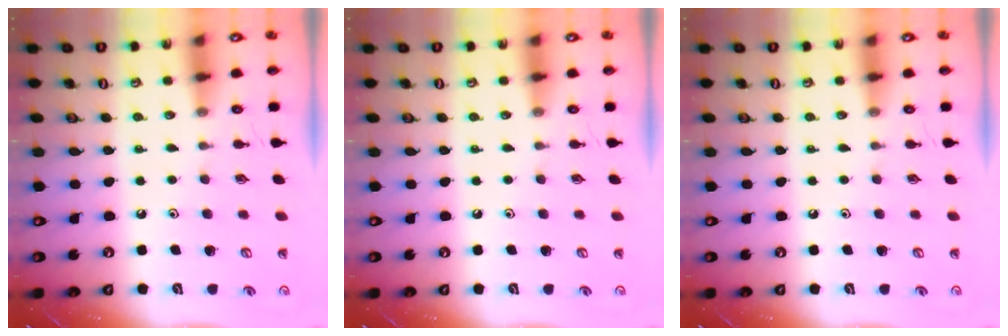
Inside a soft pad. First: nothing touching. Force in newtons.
{"total": 0.0}
{"total": 0.0}